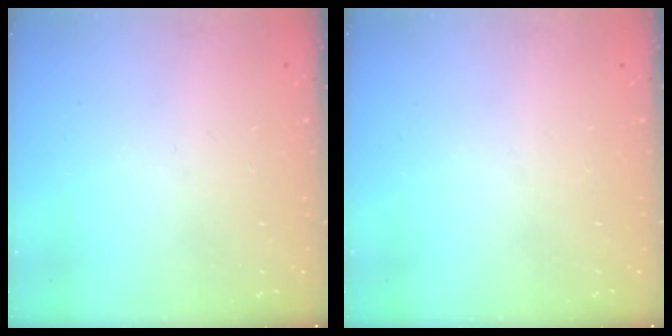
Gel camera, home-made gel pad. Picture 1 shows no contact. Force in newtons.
{"total": 0.0}